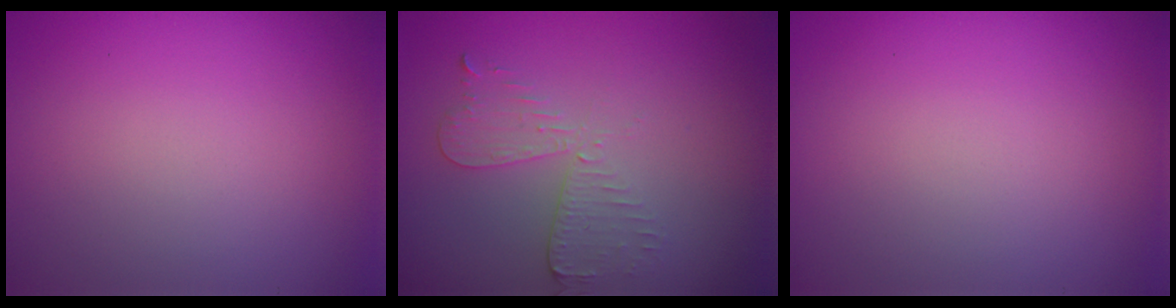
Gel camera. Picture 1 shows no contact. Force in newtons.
{"total": 2.9, "press": 2.5, "slide": 1.5}
{"total": 0.0}